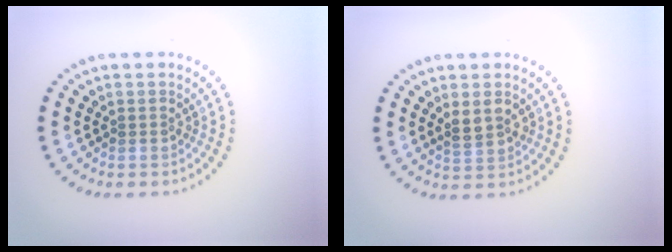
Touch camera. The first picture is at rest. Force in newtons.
{"total": 2.1, "press": 2.0, "slide": 0.5}